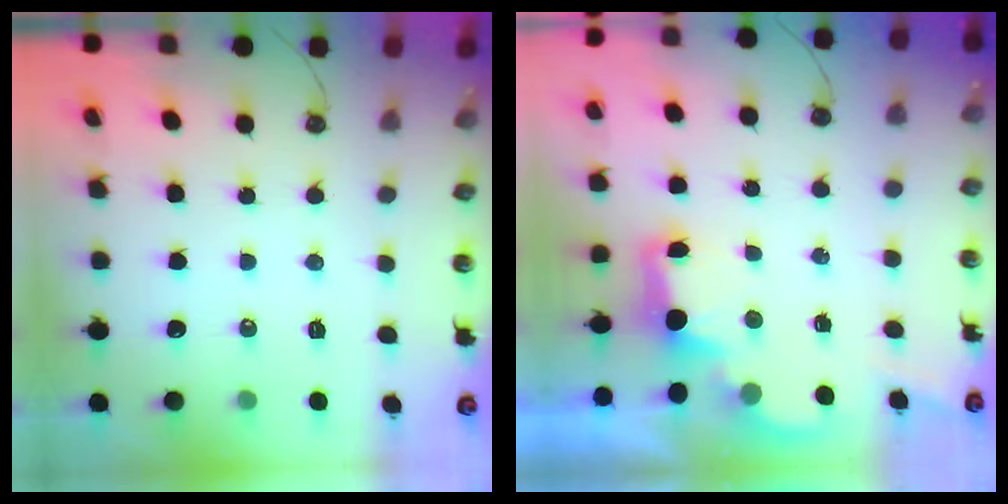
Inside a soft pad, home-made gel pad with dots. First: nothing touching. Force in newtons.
{"total": 2.7, "press": 2.6, "slide": 0.5}